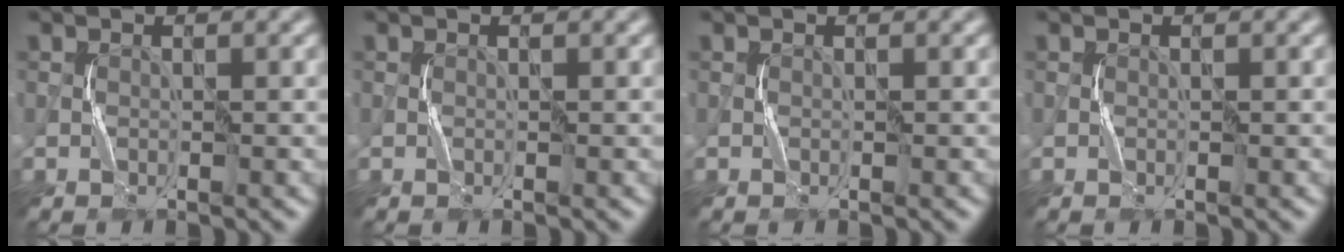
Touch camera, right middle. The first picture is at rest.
{"total": 0.0}
{"total": 0.0}
{"total": 0.0}